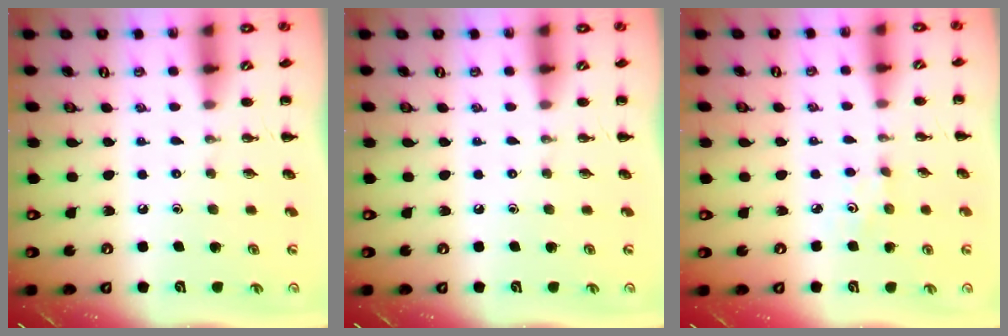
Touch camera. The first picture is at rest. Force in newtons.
{"total": 0.0}
{"total": 1.8, "press": 1.7, "slide": 0.6}